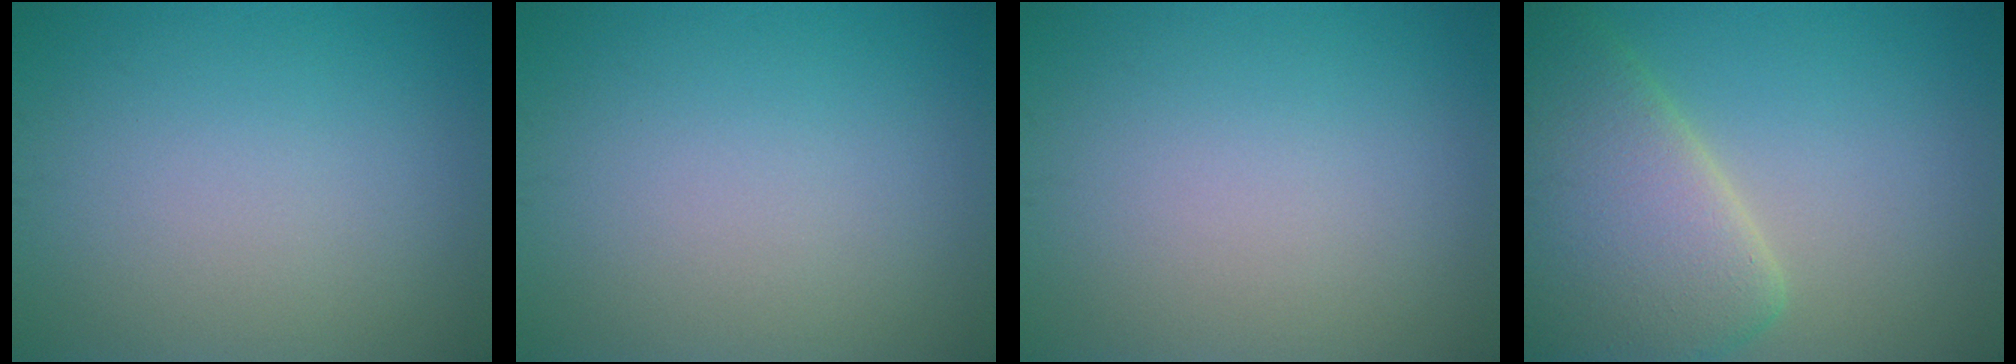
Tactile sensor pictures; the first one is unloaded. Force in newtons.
{"total": 0.0}
{"total": 0.0}
{"total": 8.6, "press": 8.6, "slide": 0.7}